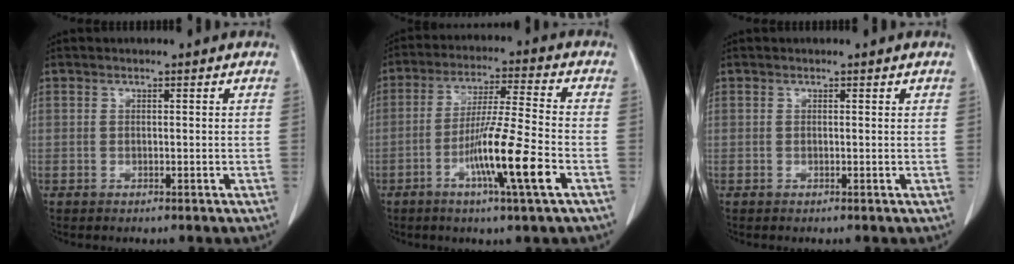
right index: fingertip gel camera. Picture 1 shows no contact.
{"total": 11.7, "force": [-4.5, -0.7, 10.8], "torque": [-0.199, -0.016, -0.084]}
{"total": 0.0}